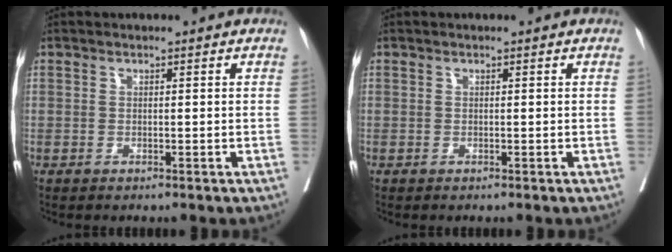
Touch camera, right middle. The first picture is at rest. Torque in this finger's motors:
{"motor_torque": [0.00, 0.00, 0.00, 0.00]}